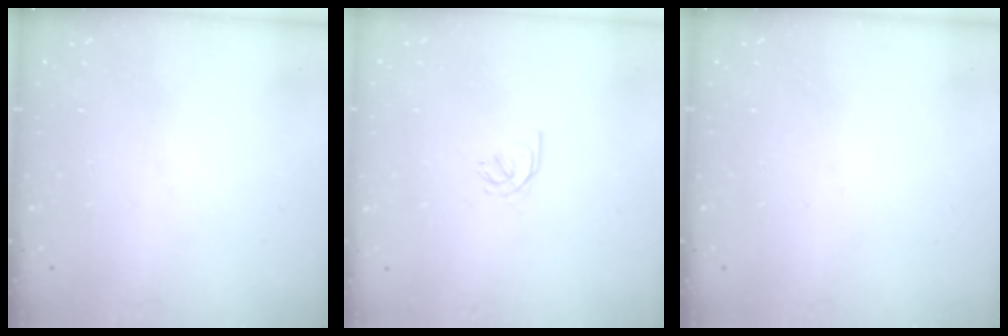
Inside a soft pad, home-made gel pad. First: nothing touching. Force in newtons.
{"total": 2.4, "press": 2.4, "slide": 0.5}
{"total": 0.0}